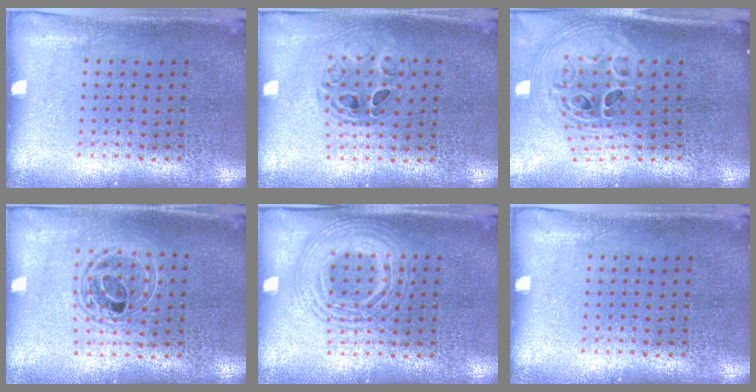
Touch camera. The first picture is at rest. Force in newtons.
{"total": 0.8, "press": 0.8, "slide": 0.1}
{"total": 3.0, "press": 2.1, "slide": 2.1}
{"total": 1.7, "press": 1.4, "slide": 0.9}
{"total": 2.1, "press": 2.0, "slide": 0.3}
{"total": 0.0}